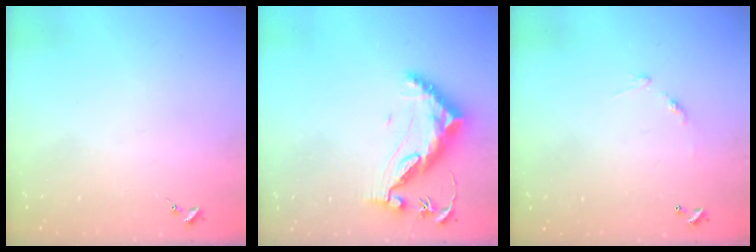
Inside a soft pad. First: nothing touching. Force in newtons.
{"total": 11.5, "press": 11.4, "slide": 0.7}
{"total": 7.0, "press": 7.0, "slide": 0.5}